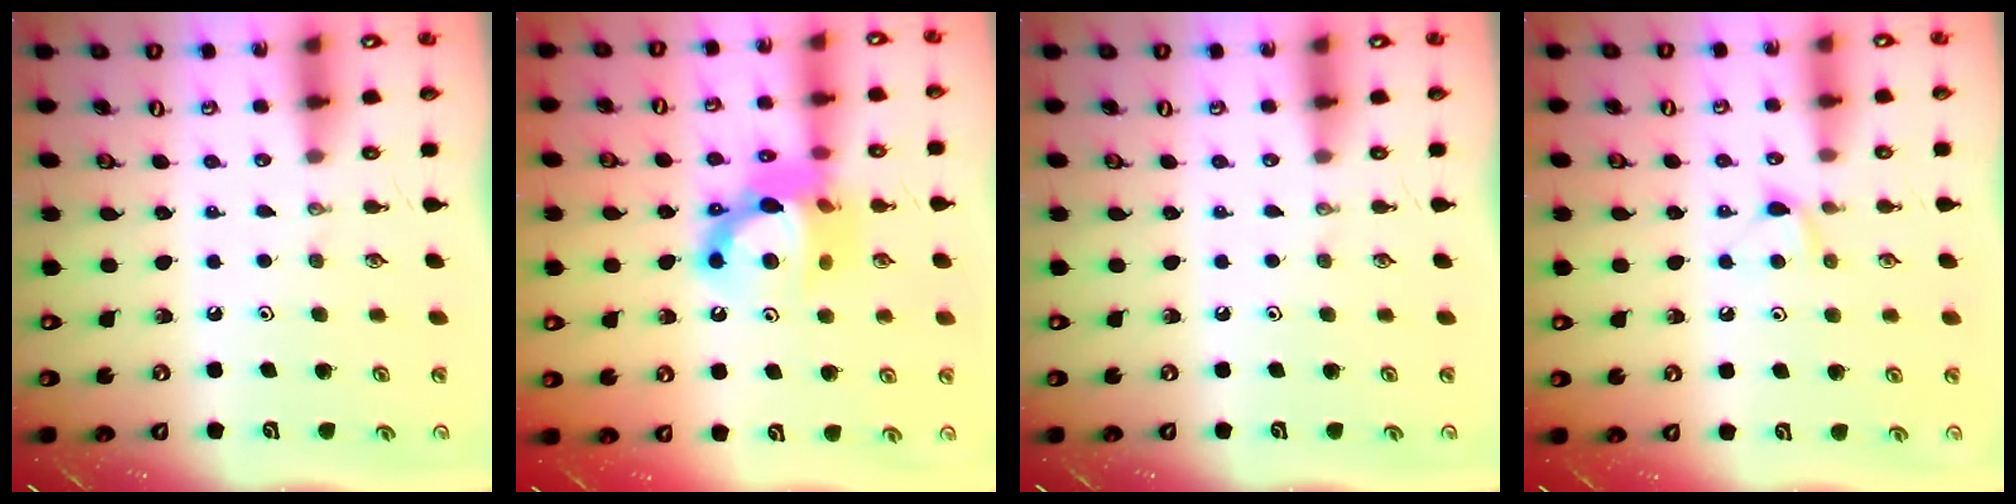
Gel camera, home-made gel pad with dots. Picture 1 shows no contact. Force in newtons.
{"total": 13.9, "press": 13.9, "slide": 1.2}
{"total": 0.0}
{"total": 5.2, "press": 5.2, "slide": 0.7}